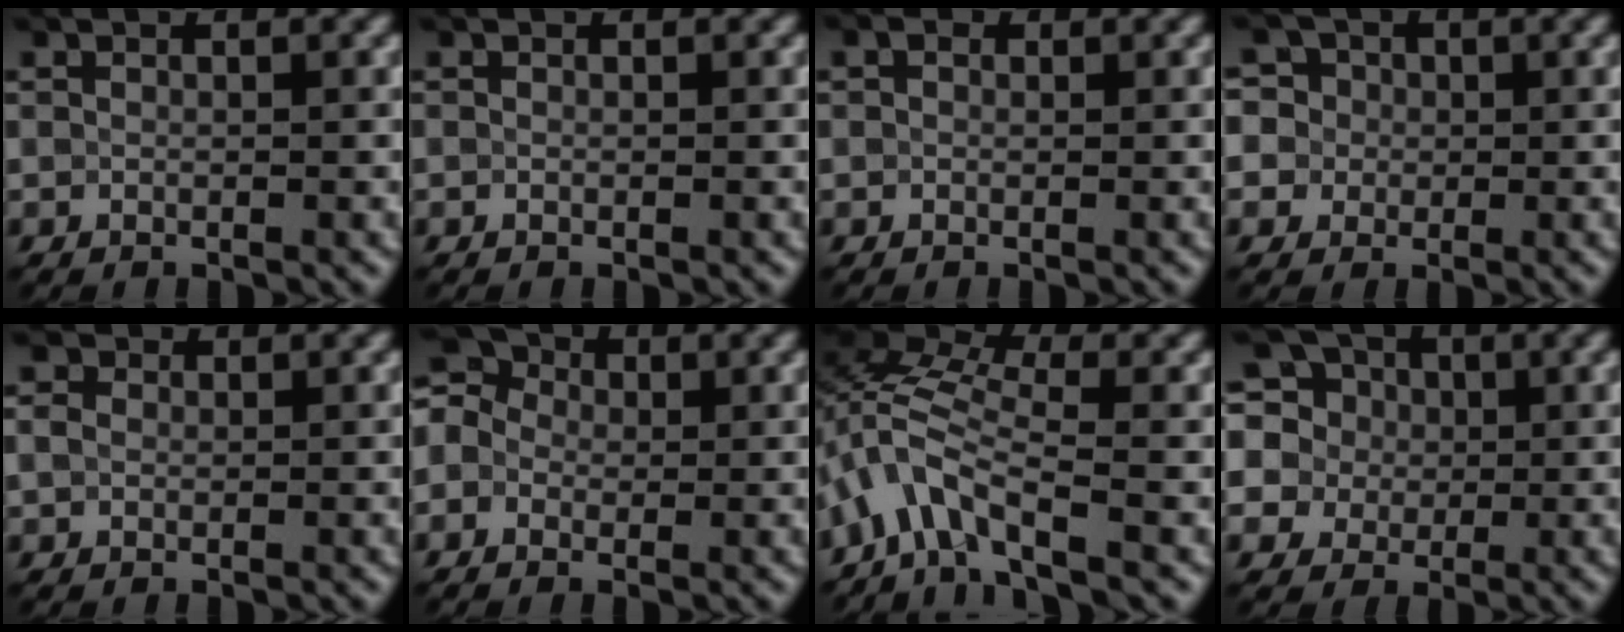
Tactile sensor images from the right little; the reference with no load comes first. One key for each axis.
{"total": 0.0}
{"total": 0.7, "fx": 0.2, "fy": 0.6, "fz": 0.4, "tx": -0.006, "ty": 0.002, "tz": -0.003}
{"total": 8.0, "fx": 3.2, "fy": 6.4, "fz": 3.5, "tx": -0.067, "ty": 0.042, "tz": 0.018}
{"total": 1.4, "fx": 0.3, "fy": 1.1, "fz": 0.8, "tx": -0.020, "ty": 0.007, "tz": 0.000}
{"total": 6.1, "fx": 0.7, "fy": 5.1, "fz": 3.2, "tx": -0.062, "ty": 0.039, "tz": -0.032}
{"total": 5.6, "fx": -2.9, "fy": 1.8, "fz": 4.4, "tx": -0.091, "ty": 0.013, "tz": -0.070}
{"total": 11.2, "fx": 4.3, "fy": 9.0, "fz": 5.1, "tx": -0.131, "ty": 0.039, "tz": 0.059}